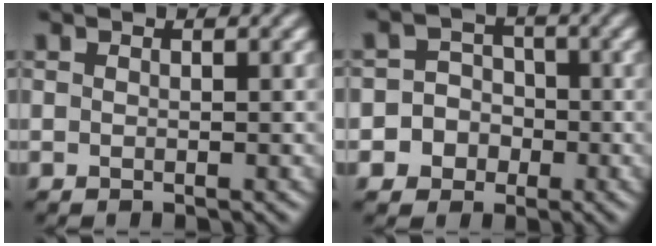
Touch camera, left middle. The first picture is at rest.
{"total": 5.5, "force": [-2.8, 4.7, 0.2], "torque": [0.007, 0.003, -0.064]}